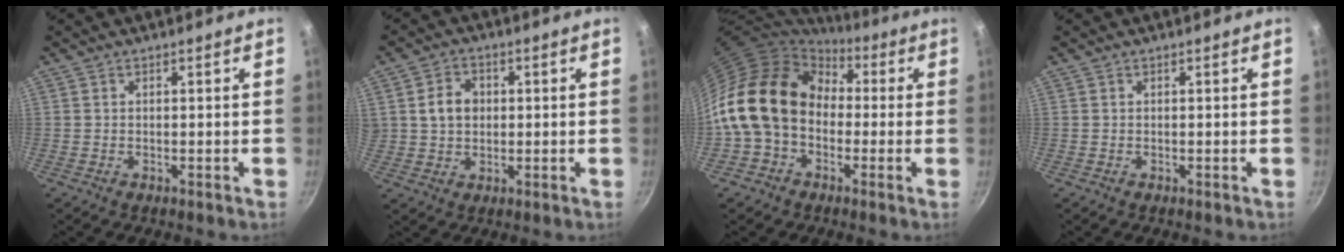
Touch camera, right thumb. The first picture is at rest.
{"total": 6.1, "force": [1.0, 4.9, 3.4], "torque": [-0.035, 0.008, 0.016]}
{"total": 18.6, "force": [0.2, 14.3, 12.0], "torque": [-0.199, 0.049, -0.010]}
{"total": 0.0}